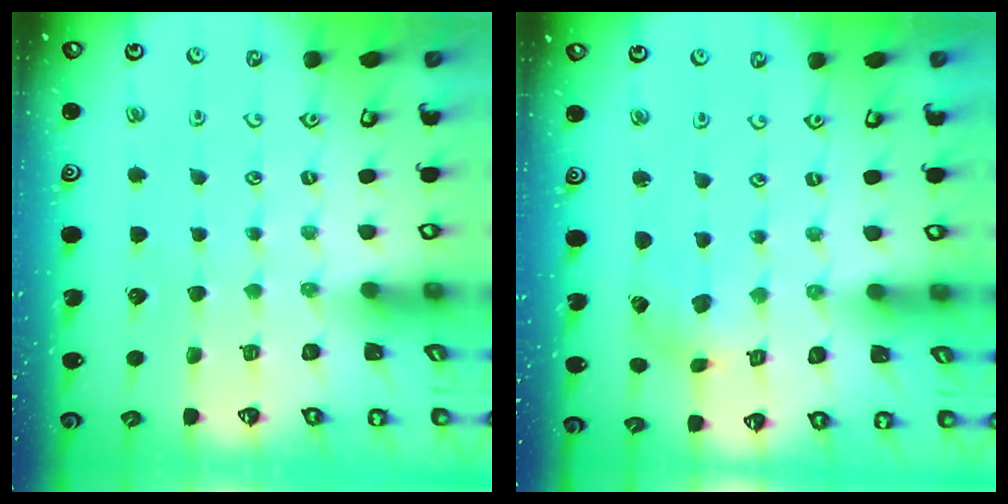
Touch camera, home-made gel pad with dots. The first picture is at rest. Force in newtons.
{"total": 2.0, "press": 2.0, "slide": 0.2}